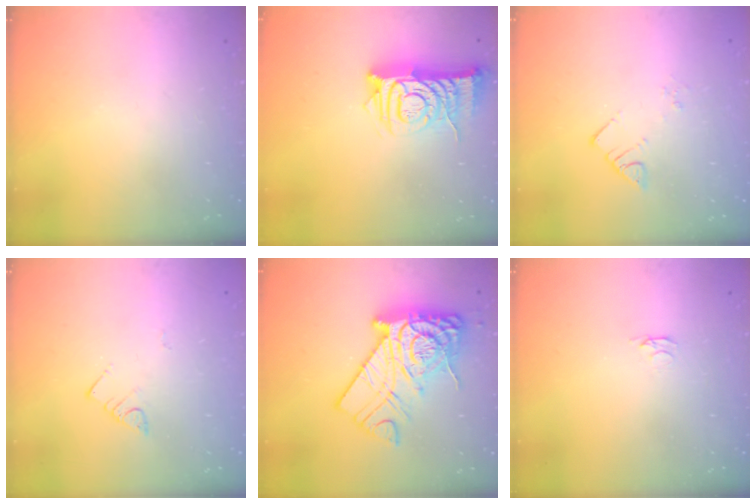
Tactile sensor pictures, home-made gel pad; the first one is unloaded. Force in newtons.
{"total": 11.6, "press": 11.6, "slide": 1.1}
{"total": 2.6, "press": 2.6, "slide": 0.1}
{"total": 3.0, "press": 3.0, "slide": 0.2}
{"total": 18.8, "press": 18.7, "slide": 1.5}
{"total": 2.1, "press": 2.0, "slide": 0.3}